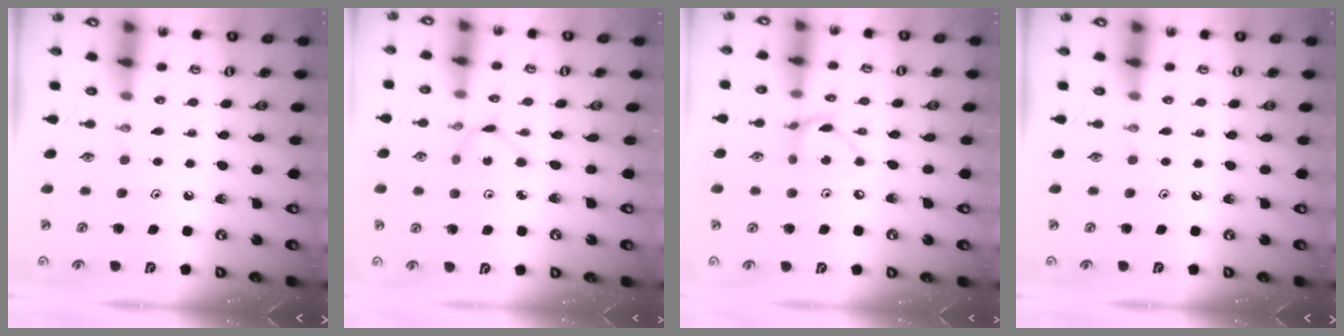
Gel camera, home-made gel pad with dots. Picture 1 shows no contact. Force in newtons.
{"total": 1.6, "press": 1.6, "slide": 0.2}
{"total": 8.1, "press": 8.0, "slide": 0.2}
{"total": 0.0}